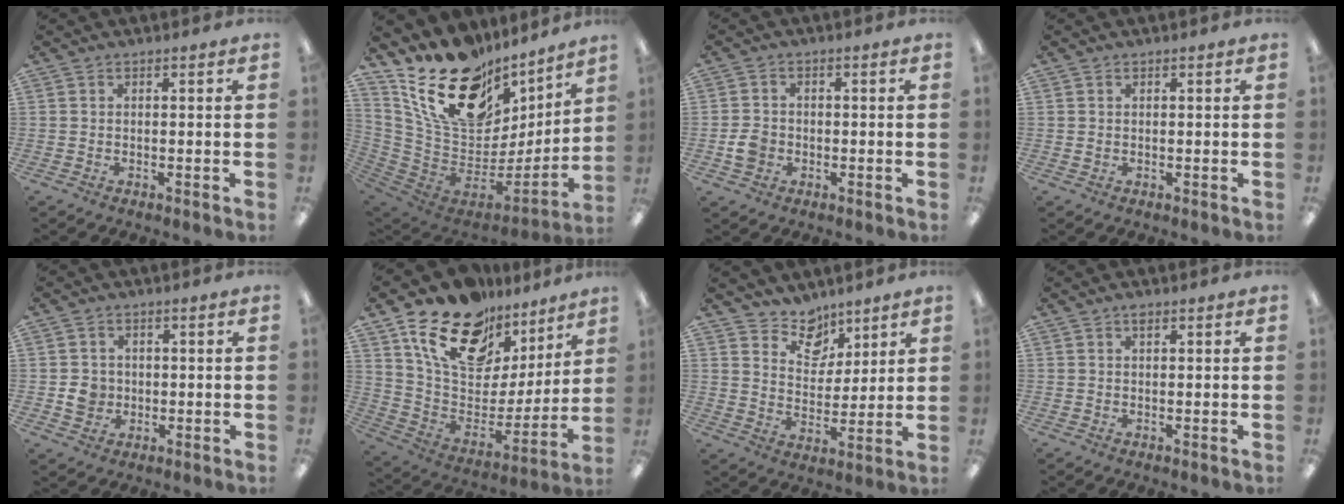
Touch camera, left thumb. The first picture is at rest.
{"total": 23.6, "force": [13.0, 13.8, 14.1], "torque": [-0.233, -0.089, 0.245]}
{"total": 4.1, "force": [-1.1, 3.4, 2.0], "torque": [-0.039, 0.004, -0.020]}
{"total": 0.5, "force": [0.2, 0.4, 0.3], "torque": [-0.007, 0.003, 0.003]}
{"total": 4.6, "force": [-0.5, 4.2, 1.6], "torque": [-0.014, 0.003, -0.010]}
{"total": 20.7, "force": [13.3, 11.9, 10.4], "torque": [-0.183, -0.076, 0.240]}
{"total": 9.6, "force": [7.5, 5.6, 1.8], "torque": [-0.031, -0.057, 0.142]}
{"total": 2.0, "force": [1.1, 1.0, 1.4], "torque": [-0.023, -0.001, 0.017]}